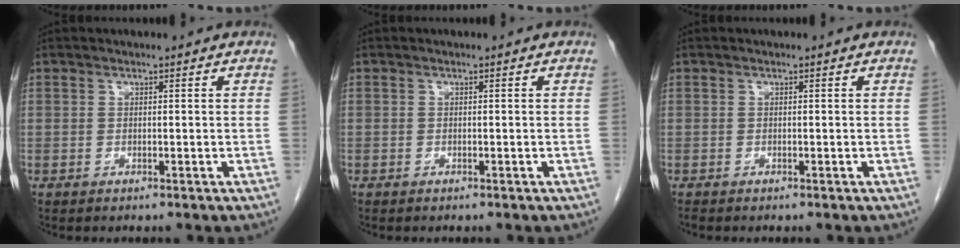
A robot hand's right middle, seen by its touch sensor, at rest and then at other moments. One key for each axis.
{"total": 0.0}
{"total": 0.0}